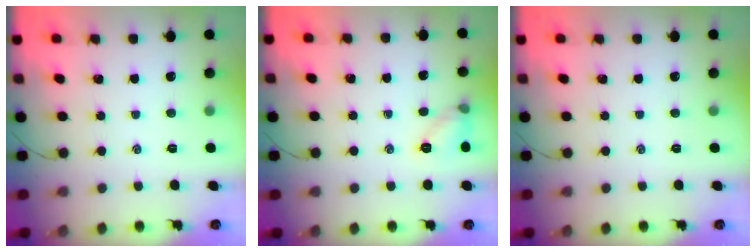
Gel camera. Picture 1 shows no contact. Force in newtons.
{"total": 7.2, "press": 6.9, "slide": 2.0}
{"total": 0.0}